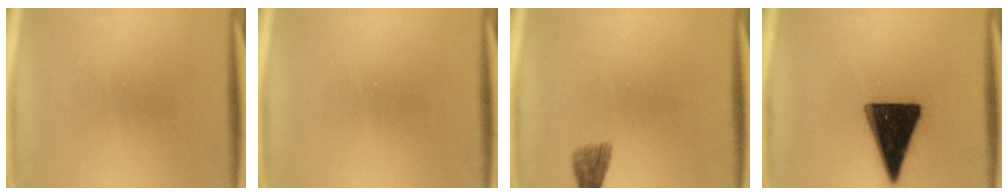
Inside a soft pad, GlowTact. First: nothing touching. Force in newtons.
{"total": 0.0}
{"total": 1.8}
{"total": 18.2}